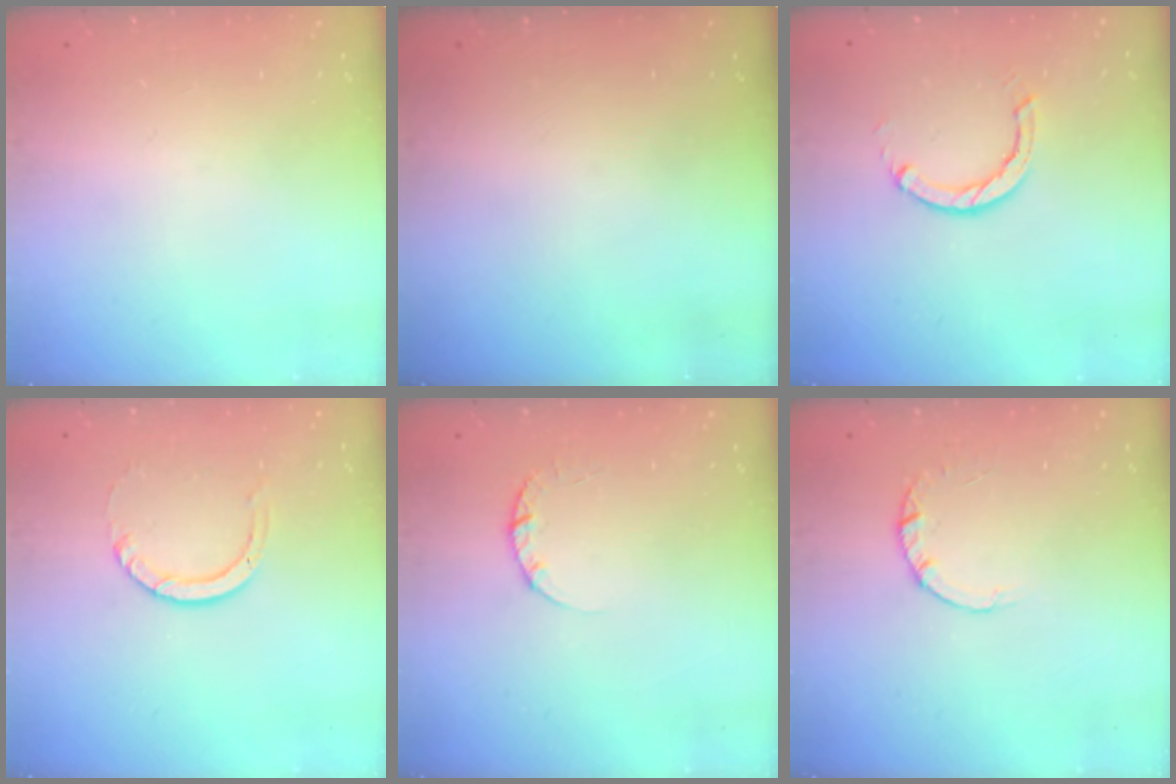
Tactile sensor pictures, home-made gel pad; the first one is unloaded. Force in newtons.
{"total": 0.0}
{"total": 2.9, "press": 2.9, "slide": 0.4}
{"total": 3.9, "press": 3.9, "slide": 0.4}
{"total": 2.4, "press": 2.3, "slide": 0.3}
{"total": 1.8, "press": 1.8, "slide": 0.1}